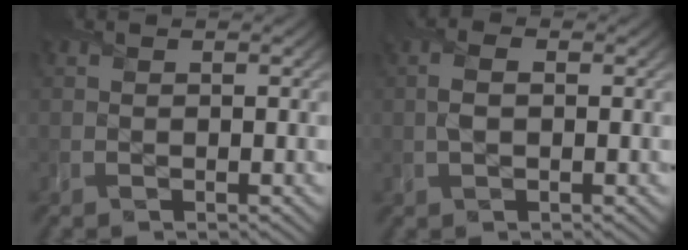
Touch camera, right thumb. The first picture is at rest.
{"total": 1.9, "force": [0.1, 1.0, 1.6], "torque": [-0.039, 0.002, -0.001]}